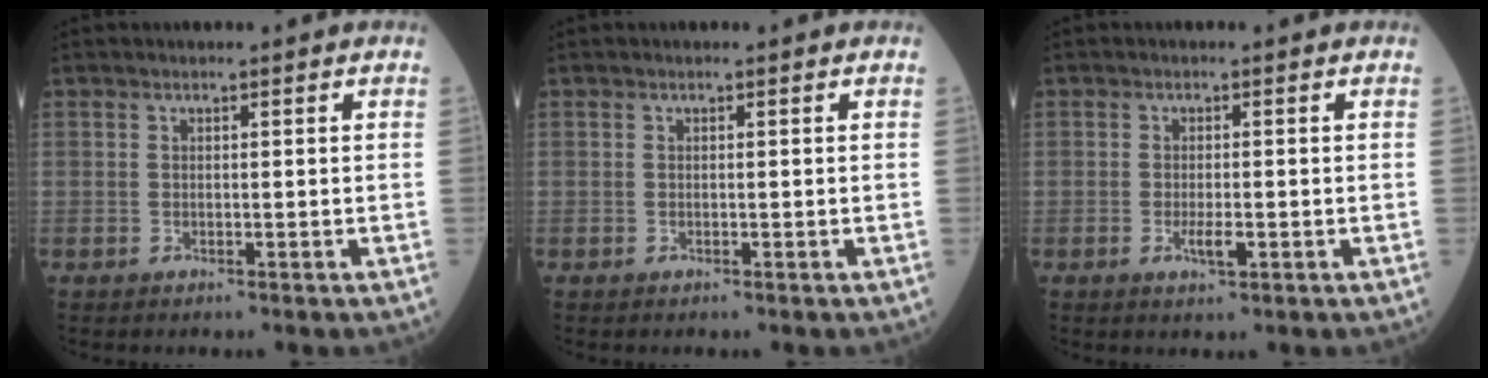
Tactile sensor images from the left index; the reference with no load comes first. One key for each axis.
{"total": 0.0}
{"total": 2.1, "fx": -0.8, "fy": 0.5, "fz": 1.9, "tx": -0.036, "ty": -0.002, "tz": -0.012}